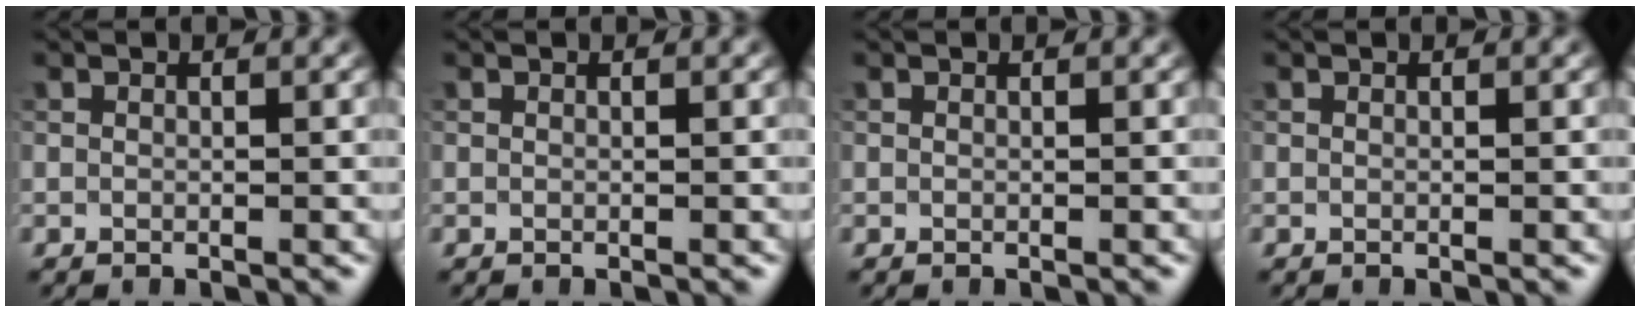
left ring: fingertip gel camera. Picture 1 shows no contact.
{"total": 0.0}
{"total": 0.0}
{"total": 0.0}